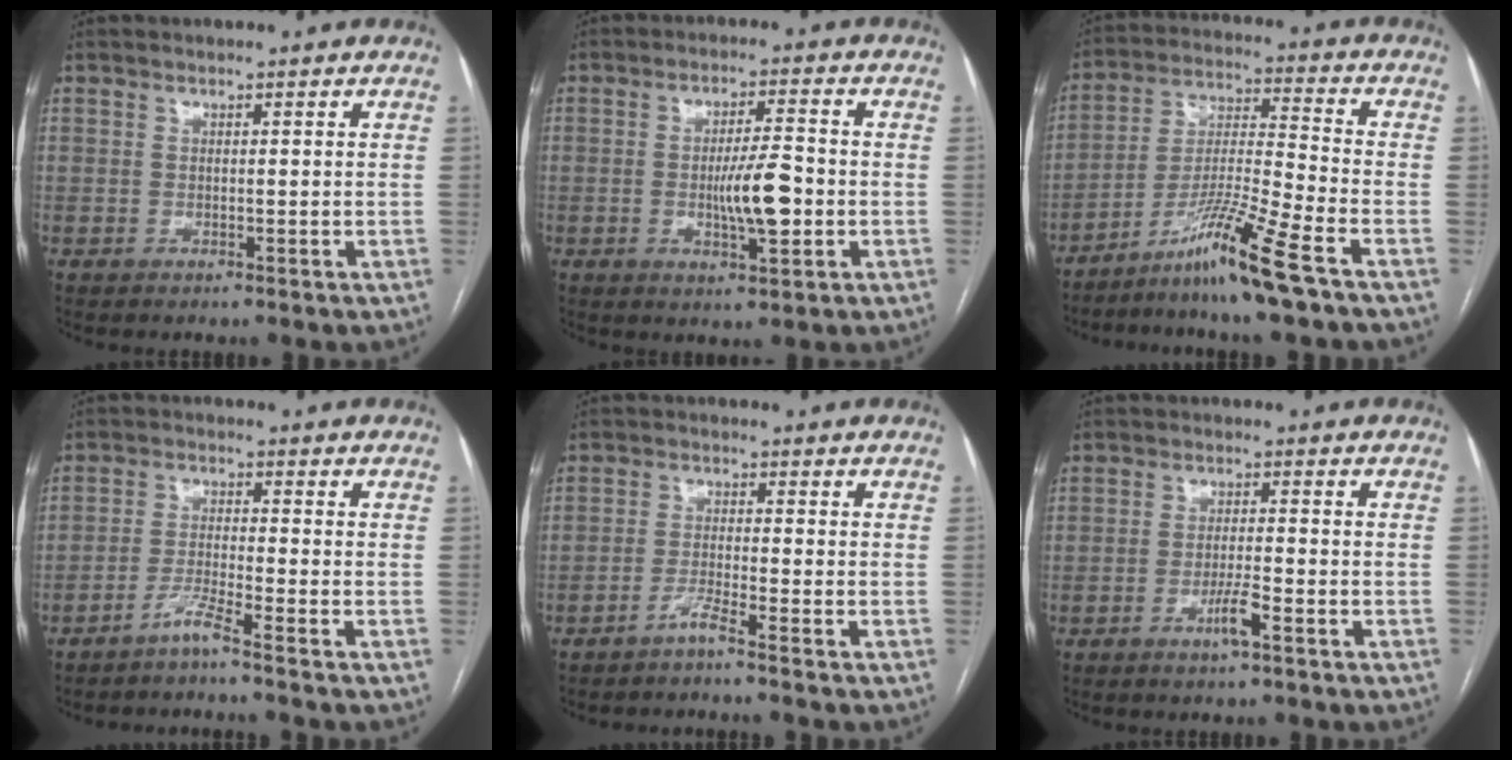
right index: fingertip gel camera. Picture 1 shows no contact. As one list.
[{"total": 7.2, "force": [-1.3, 1.2, 6.9], "torque": [-0.121, -0.003, -0.022]}, {"total": 11.3, "force": [-7.5, -1.3, 8.4], "torque": [-0.164, -0.025, -0.140]}, {"total": 3.5, "force": [-2.8, -1.2, 1.7], "torque": [-0.038, -0.011, -0.062]}, {"total": 2.6, "force": [-2.1, -0.9, 1.2], "torque": [-0.027, -0.003, -0.046]}, {"total": 3.6, "force": [-2.0, -0.1, 3.0], "torque": [-0.059, -0.005, -0.038]}]